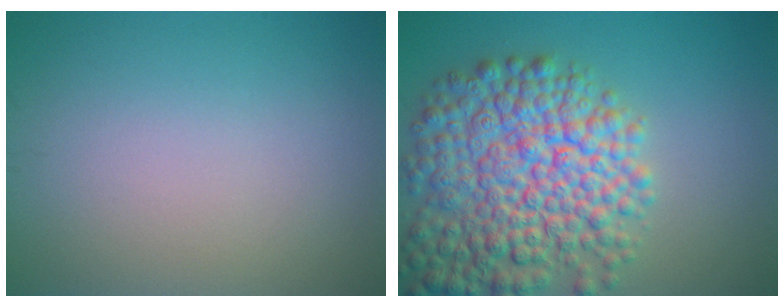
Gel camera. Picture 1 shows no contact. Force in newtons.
{"total": 10.5, "press": 10.5, "slide": 0.5}